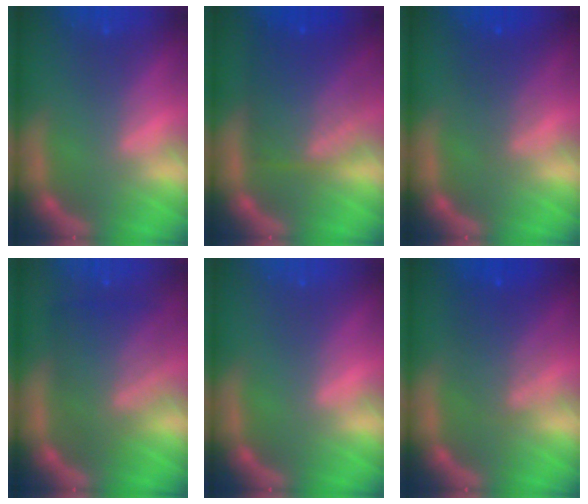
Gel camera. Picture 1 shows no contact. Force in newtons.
{"total": 8.5}
{"total": 3.0}
{"total": 7.1}
{"total": 0.0}
{"total": 4.5}